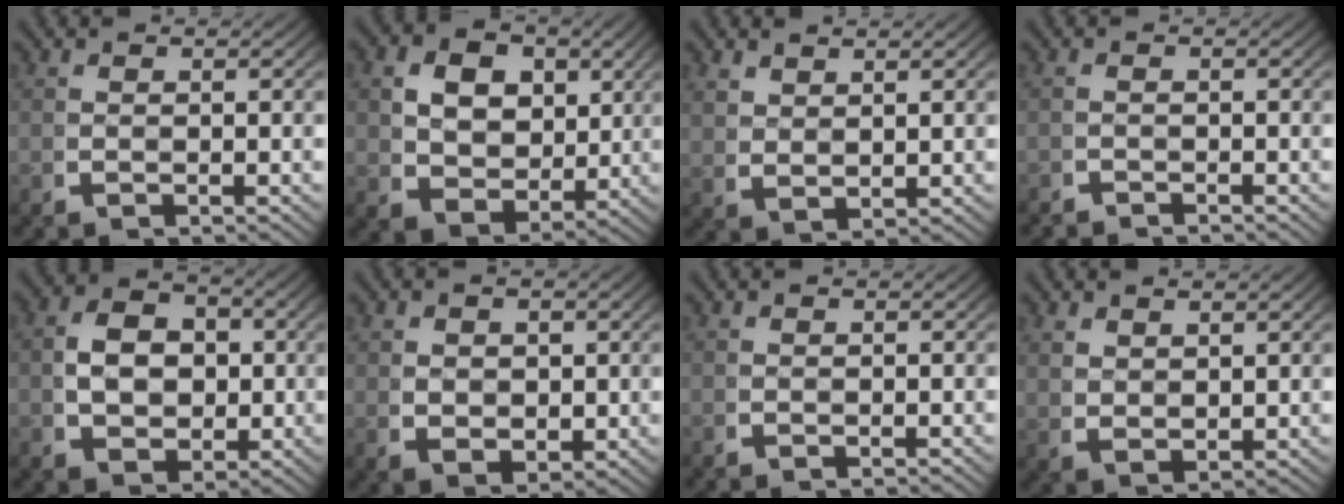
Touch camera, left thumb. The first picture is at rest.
{"total": 8.3, "force": [1.1, 6.3, 5.3], "torque": [-0.101, -0.035, 0.026]}
{"total": 2.0, "force": [1.7, 0.7, 0.8], "torque": [-0.016, -0.002, 0.047]}
{"total": 1.7, "force": [-1.7, 0.4, -0.1], "torque": [0.004, -0.012, -0.028]}
{"total": 7.5, "force": [0.5, 5.6, 5.0], "torque": [-0.090, -0.023, 0.020]}
{"total": 4.1, "force": [0.3, 3.0, 2.8], "torque": [-0.055, -0.022, 0.023]}
{"total": 0.0}
{"total": 2.2, "force": [1.4, 1.0, 1.3], "torque": [-0.028, -0.006, 0.043]}